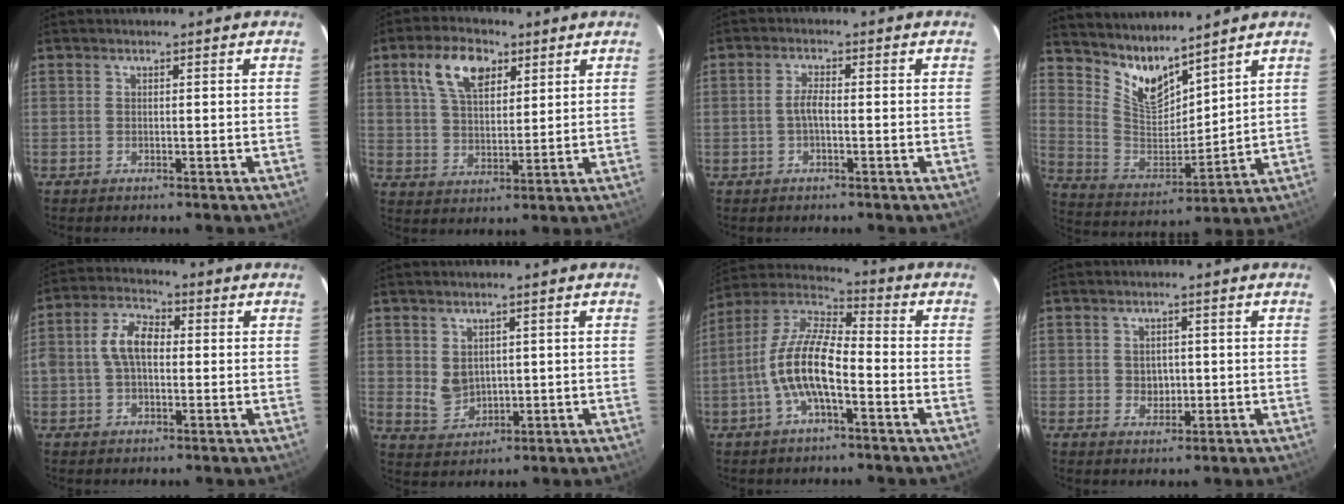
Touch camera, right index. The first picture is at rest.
{"total": 10.0, "force": [5.0, 5.3, 6.9], "torque": [-0.129, 0.021, 0.093]}
{"total": 2.4, "force": [-0.5, 0.6, 2.2], "torque": [-0.048, 0.006, -0.010]}
{"total": 10.6, "force": [9.2, 2.9, 4.4], "torque": [-0.096, -0.015, 0.185]}
{"total": 7.3, "force": [0.1, 4.4, 5.7], "torque": [-0.113, 0.021, 0.000]}
{"total": 4.6, "force": [1.2, 3.8, 2.3], "torque": [-0.041, 0.000, 0.037]}
{"total": 12.6, "force": [-3.9, 4.2, 11.2], "torque": [-0.231, 0.006, -0.078]}
{"total": 2.9, "force": [-0.1, 2.6, 1.3], "torque": [-0.018, 0.003, 0.002]}